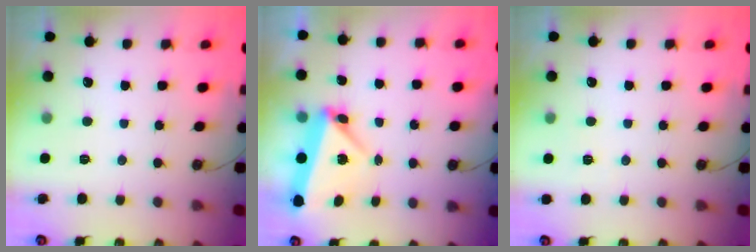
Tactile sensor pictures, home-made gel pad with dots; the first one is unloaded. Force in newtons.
{"total": 6.1, "press": 4.5, "slide": 4.0}
{"total": 2.7, "press": 2.5, "slide": 0.9}